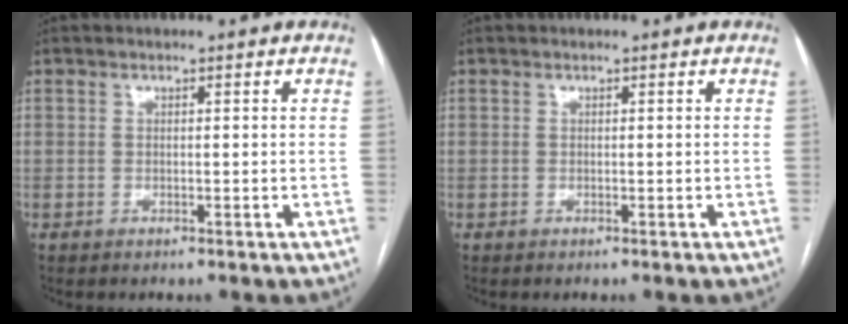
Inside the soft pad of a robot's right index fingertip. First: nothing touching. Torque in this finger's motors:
{"motor_torque": [0.00, 0.00, 0.00, 0.00]}